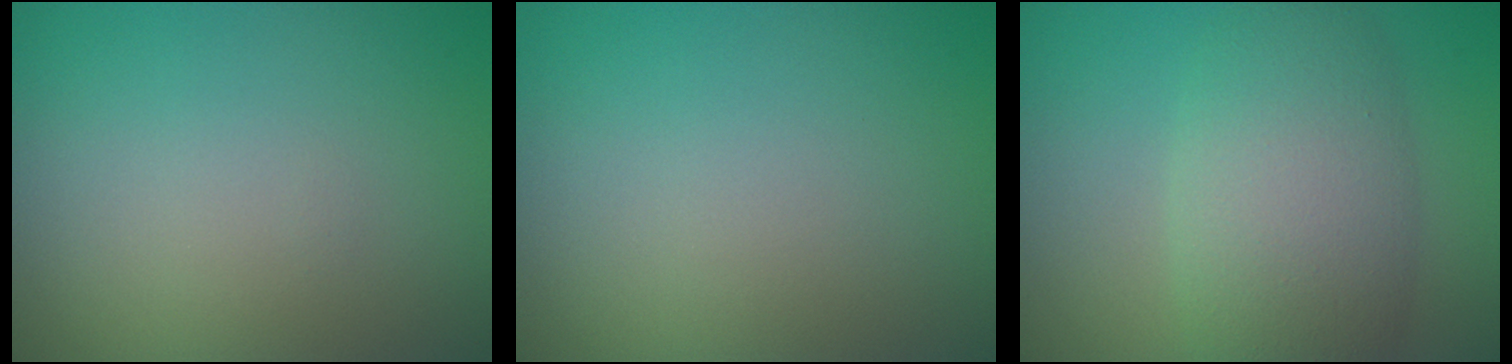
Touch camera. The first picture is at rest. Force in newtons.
{"total": 0.0}
{"total": 6.8, "press": 6.8, "slide": 0.5}